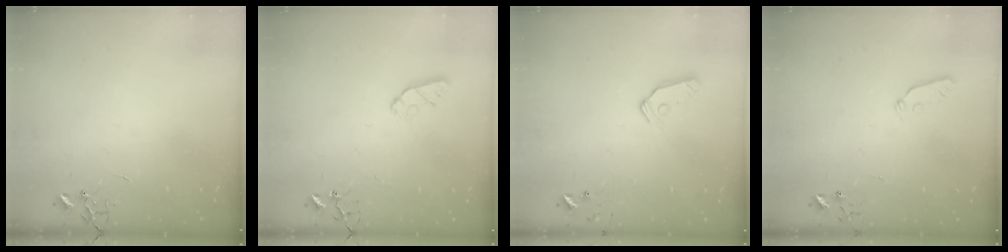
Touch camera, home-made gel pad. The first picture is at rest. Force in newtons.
{"total": 4.5, "press": 4.5, "slide": 0.6}
{"total": 8.1, "press": 8.1, "slide": 0.7}
{"total": 4.2, "press": 4.2, "slide": 0.5}